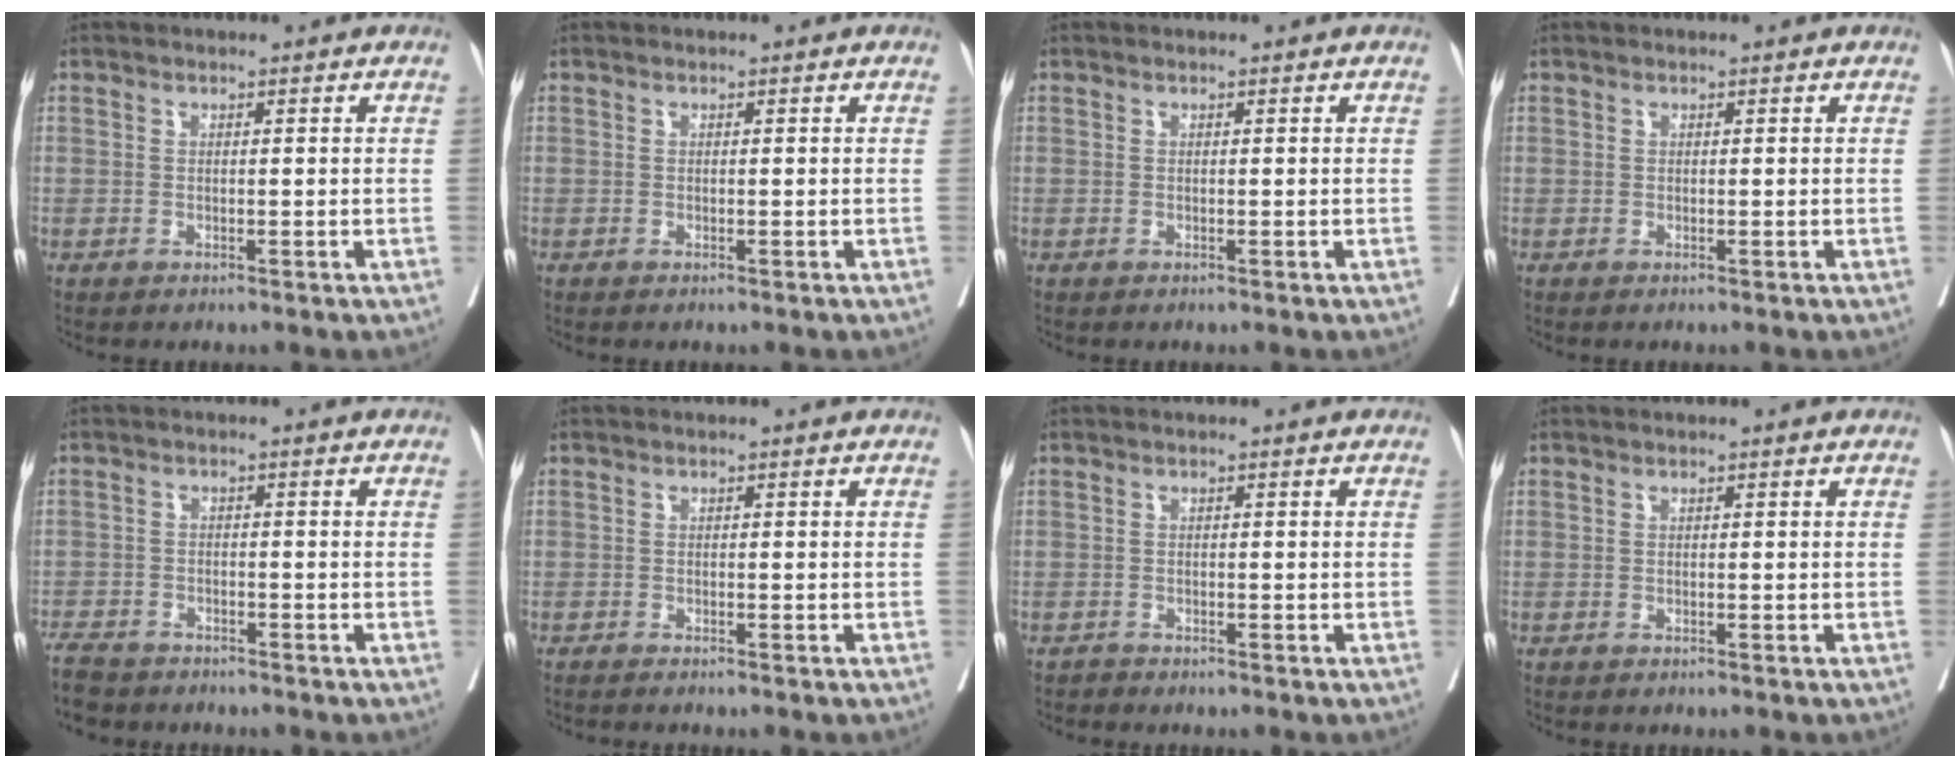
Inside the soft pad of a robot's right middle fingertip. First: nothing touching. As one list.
[{"total": 0.0}, {"total": 0.0}, {"total": 0.0}, {"total": 6.3, "force": [-5.5, 2.4, 1.8], "torque": [-0.033, -0.012, -0.092]}, {"total": 1.5, "force": [-1.3, -0.1, 0.7], "torque": [-0.009, 0.000, -0.017]}, {"total": 0.6, "force": [-0.6, 0.1, -0.2], "torque": [-0.004, -0.001, -0.014]}, {"total": 0.0}]